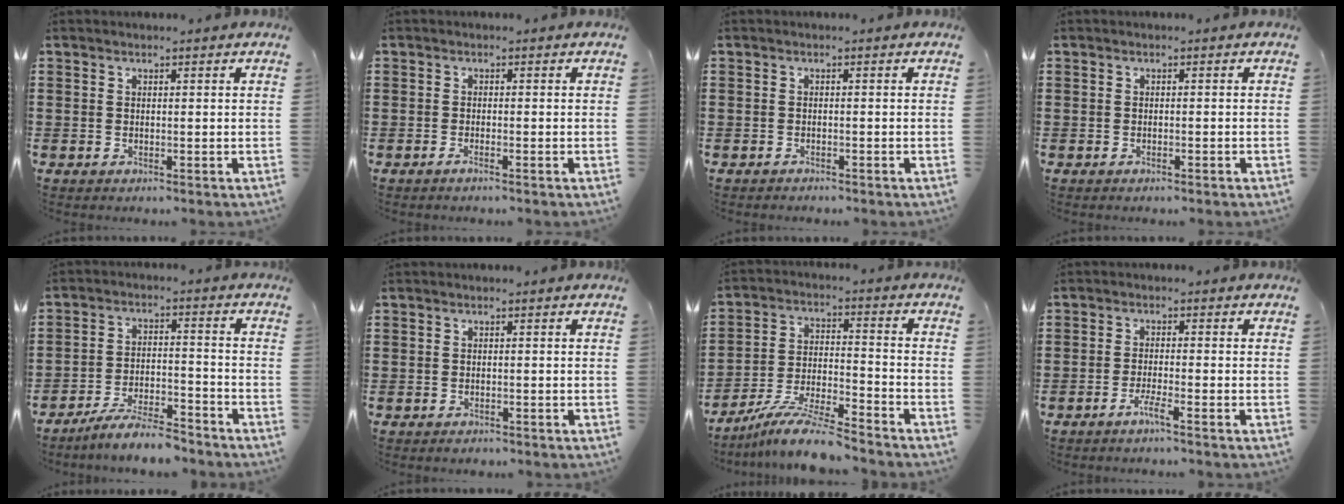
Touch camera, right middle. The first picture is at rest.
{"total": 0.9, "force": [-0.7, 0.0, 0.6], "torque": [-0.010, -0.003, -0.012]}
{"total": 0.8, "force": [-0.8, 0.1, 0.0], "torque": [-0.003, 0.001, -0.016]}
{"total": 0.6, "force": [-0.5, 0.1, 0.3], "torque": [-0.008, -0.002, -0.010]}
{"total": 6.6, "force": [-6.1, 0.4, 2.6], "torque": [-0.051, 0.000, -0.117]}
{"total": 0.6, "force": [-0.6, 0.2, 0.1], "torque": [-0.004, -0.001, -0.013]}
{"total": 9.7, "force": [-8.7, 0.6, 4.3], "torque": [-0.079, 0.013, -0.169]}
{"total": 2.7, "force": [-1.9, -0.1, 1.8], "torque": [-0.038, 0.000, -0.039]}